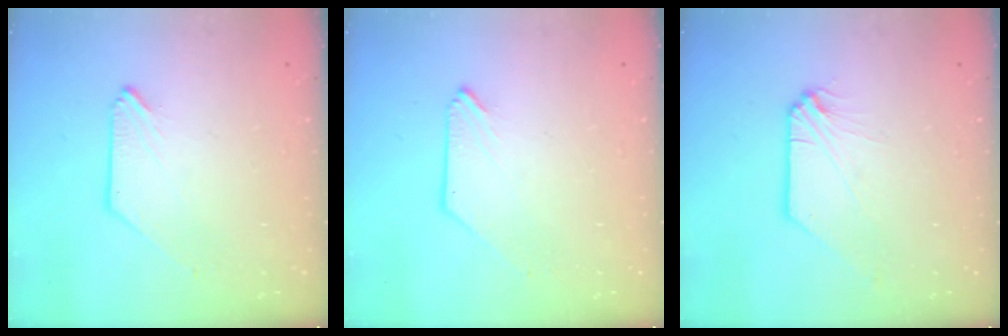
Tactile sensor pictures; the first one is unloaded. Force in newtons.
{"total": 0.0}
{"total": 0.0}